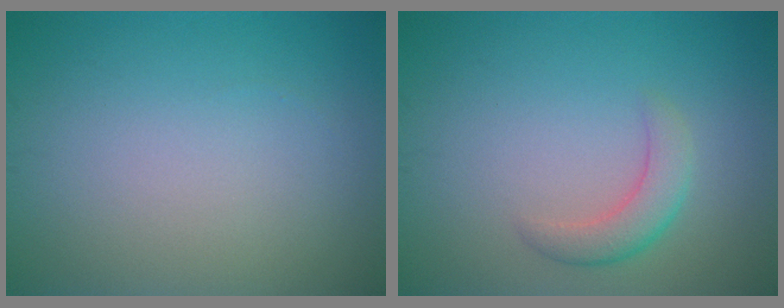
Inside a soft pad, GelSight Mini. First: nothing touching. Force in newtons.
{"total": 2.5, "press": 2.5, "slide": 0.0}